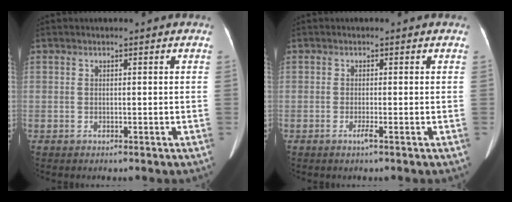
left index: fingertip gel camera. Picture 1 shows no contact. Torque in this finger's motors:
{"motor_torque": [0.02, -0.02, 0.02, 0.00]}